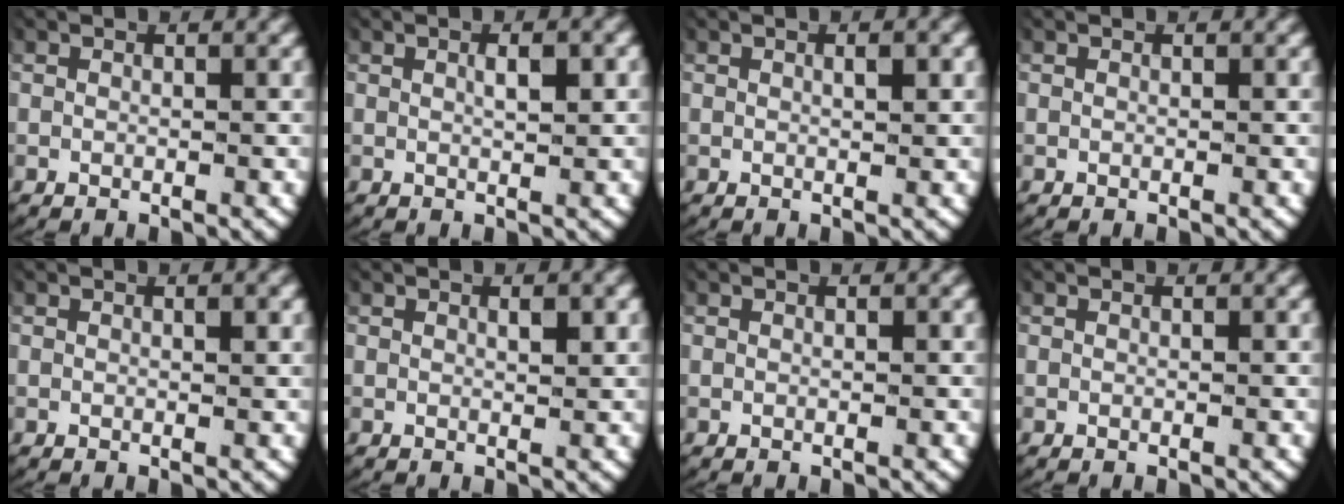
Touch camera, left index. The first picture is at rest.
{"total": 1.8, "force": [0.4, 0.4, 1.7], "torque": [-0.023, -0.001, 0.009]}
{"total": 1.2, "force": [0.3, 0.2, 1.1], "torque": [-0.012, -0.001, 0.006]}
{"total": 0.0}
{"total": 0.6, "force": [0.3, 0.0, 0.5], "torque": [-0.006, -0.001, 0.006]}
{"total": 1.1, "force": [0.5, 0.2, 1.0], "torque": [-0.012, -0.004, 0.009]}
{"total": 0.0}
{"total": 0.0}